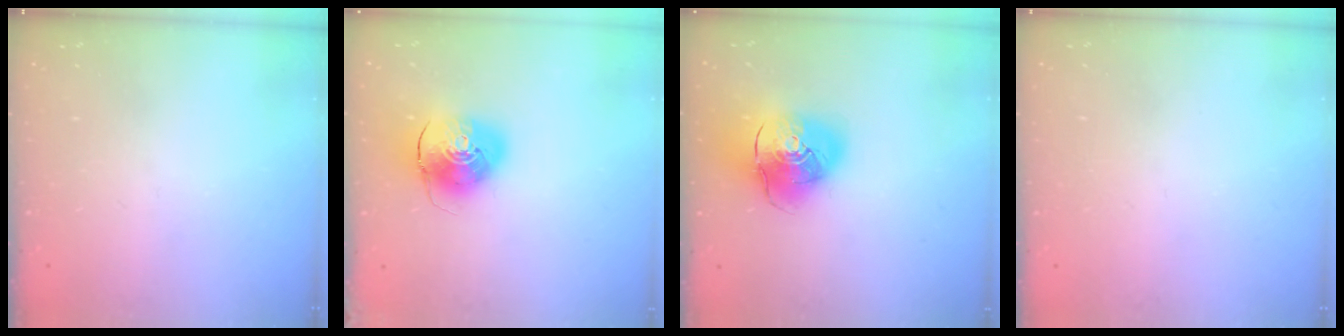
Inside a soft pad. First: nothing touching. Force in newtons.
{"total": 10.5, "press": 10.4, "slide": 1.8}
{"total": 17.0, "press": 16.8, "slide": 2.6}
{"total": 0.7, "press": 0.7, "slide": 0.3}